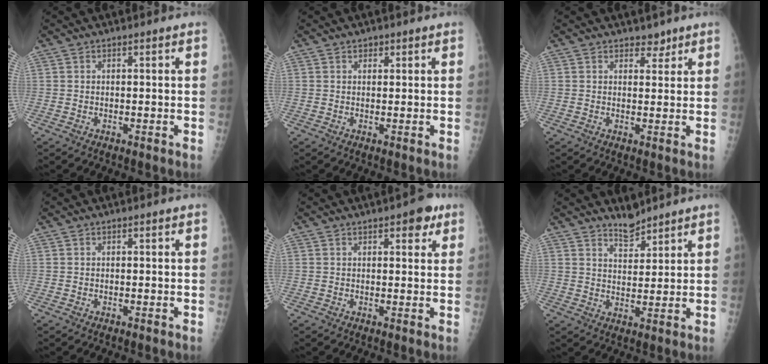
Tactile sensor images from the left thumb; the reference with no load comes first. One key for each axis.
{"total": 0.9, "fx": 0.5, "fy": 0.7, "fz": 0.3, "tx": 0.007, "ty": -0.003, "tz": 0.006}
{"total": 2.0, "fx": 1.5, "fy": 1.2, "fz": 0.4, "tx": 0.013, "ty": -0.010, "tz": 0.017}
{"total": 0.0}
{"total": 4.1, "fx": 2.2, "fy": 1.8, "fz": 2.9, "tx": -0.021, "ty": -0.005, "tz": 0.020}
{"total": 4.0, "fx": 3.7, "fy": 1.2, "fz": 0.9, "tx": -0.001, "ty": -0.035, "tz": 0.066}